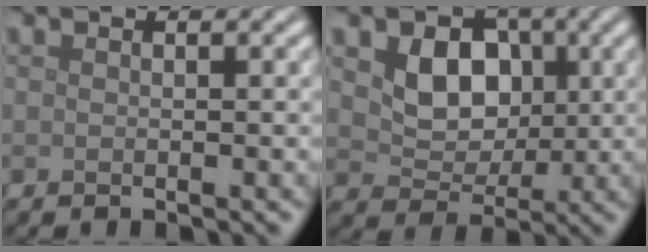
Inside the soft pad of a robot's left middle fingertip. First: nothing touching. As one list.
[{"total": 5.1, "force": [1.1, 3.9, 3.0], "torque": [-0.057, -0.007, 0.012]}]